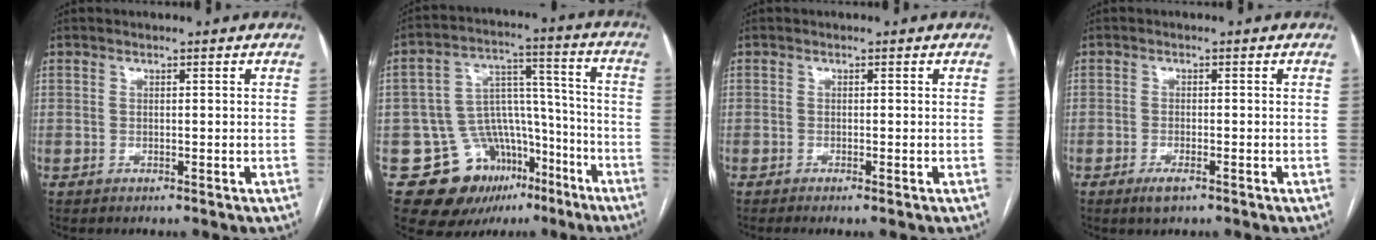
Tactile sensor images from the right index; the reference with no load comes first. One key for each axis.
{"total": 16.2, "fx": -8.9, "fy": 12.0, "fz": 6.2, "tx": -0.091, "ty": 0.084, "tz": -0.125}
{"total": 1.1, "fx": -0.8, "fy": -0.1, "fz": 0.8, "tx": -0.014, "ty": -0.001, "tz": -0.012}
{"total": 2.5, "fx": -1.6, "fy": 0.7, "fz": 1.8, "tx": -0.036, "ty": -0.001, "tz": -0.026}